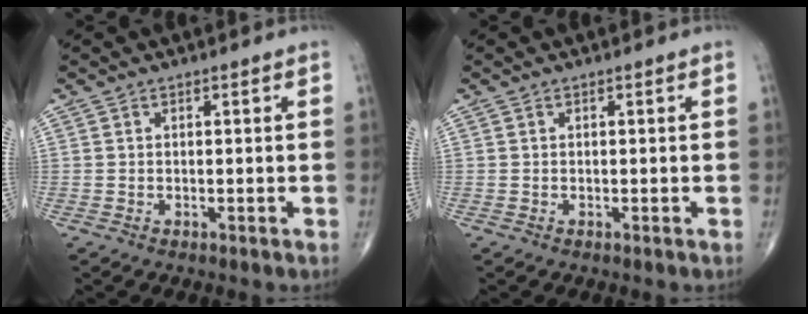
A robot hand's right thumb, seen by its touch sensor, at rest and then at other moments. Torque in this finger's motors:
{"motor_torque": [0.01, 0.01, 0.00, 0.00, 0.00]}